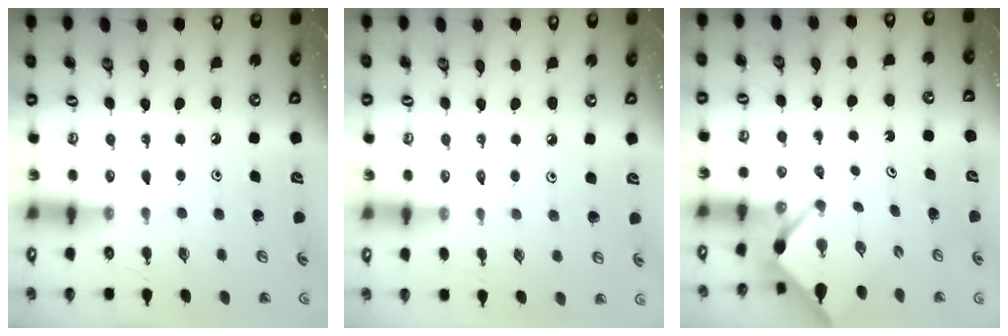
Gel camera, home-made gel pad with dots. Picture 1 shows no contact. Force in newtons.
{"total": 1.5, "press": 1.4, "slide": 0.4}
{"total": 2.5, "press": 2.5, "slide": 0.2}